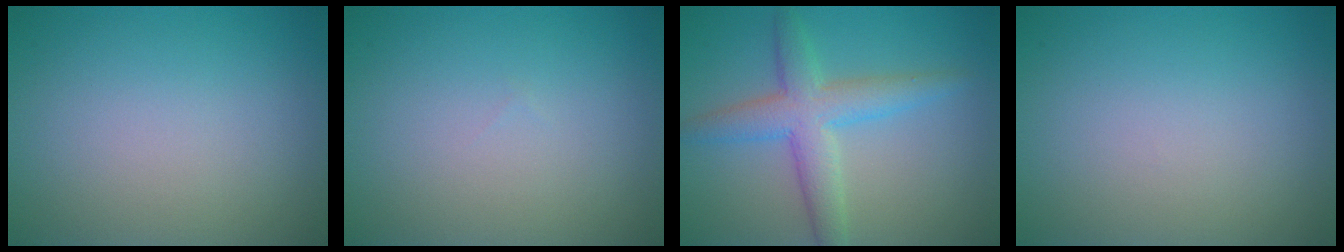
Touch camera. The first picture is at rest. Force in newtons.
{"total": 0.0}
{"total": 4.7, "press": 4.7, "slide": 0.1}
{"total": 0.0}